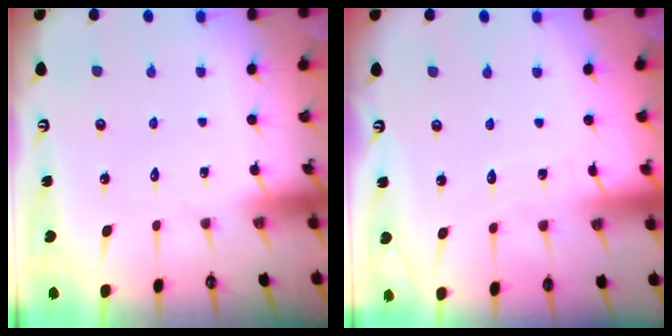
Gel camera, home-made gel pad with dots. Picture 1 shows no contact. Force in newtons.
{"total": 3.3, "press": 3.3, "slide": 0.1}